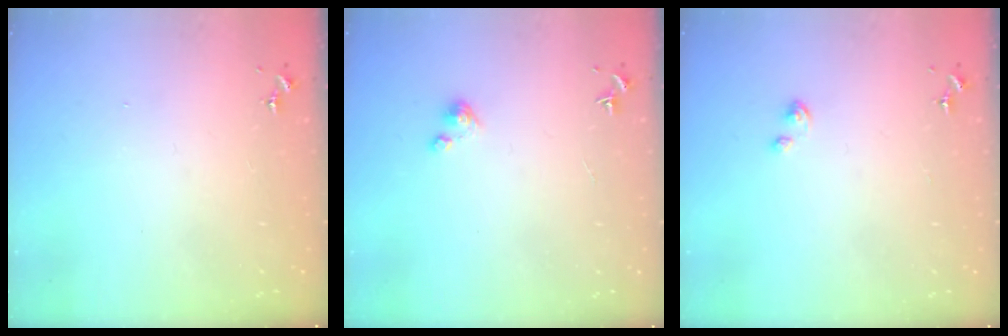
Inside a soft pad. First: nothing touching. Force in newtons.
{"total": 3.1, "press": 3.1, "slide": 0.3}
{"total": 2.0, "press": 2.0, "slide": 0.4}